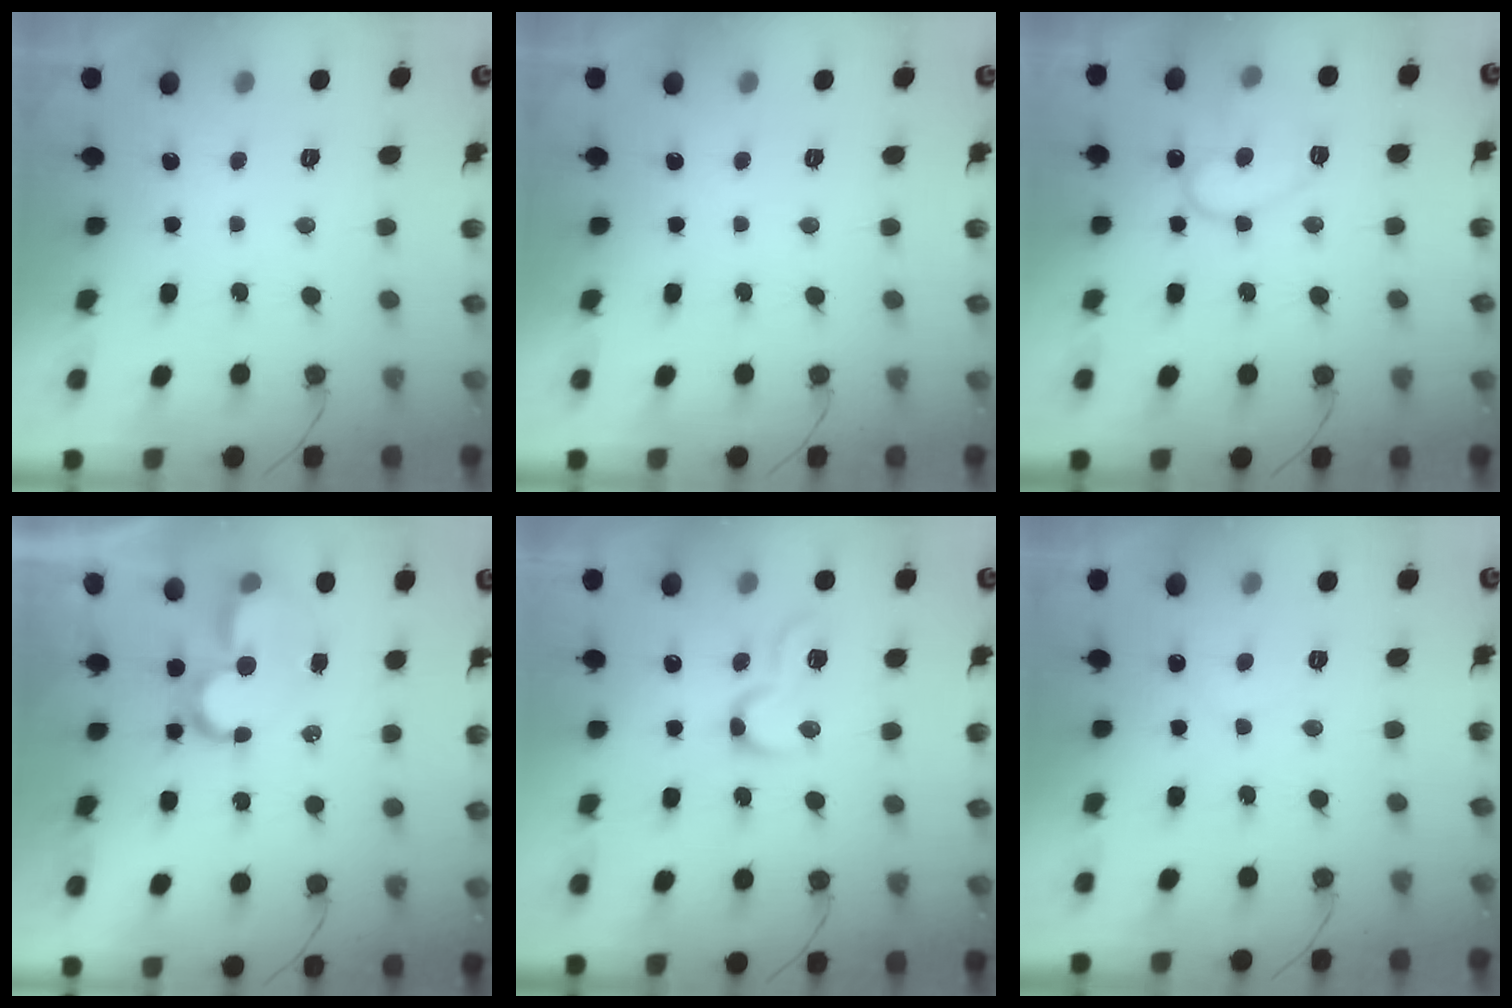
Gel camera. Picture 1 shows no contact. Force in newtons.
{"total": 0.0}
{"total": 13.0, "press": 12.9, "slide": 1.0}
{"total": 8.4, "press": 8.4, "slide": 0.6}
{"total": 7.4, "press": 7.3, "slide": 0.8}
{"total": 5.1, "press": 5.0, "slide": 0.4}